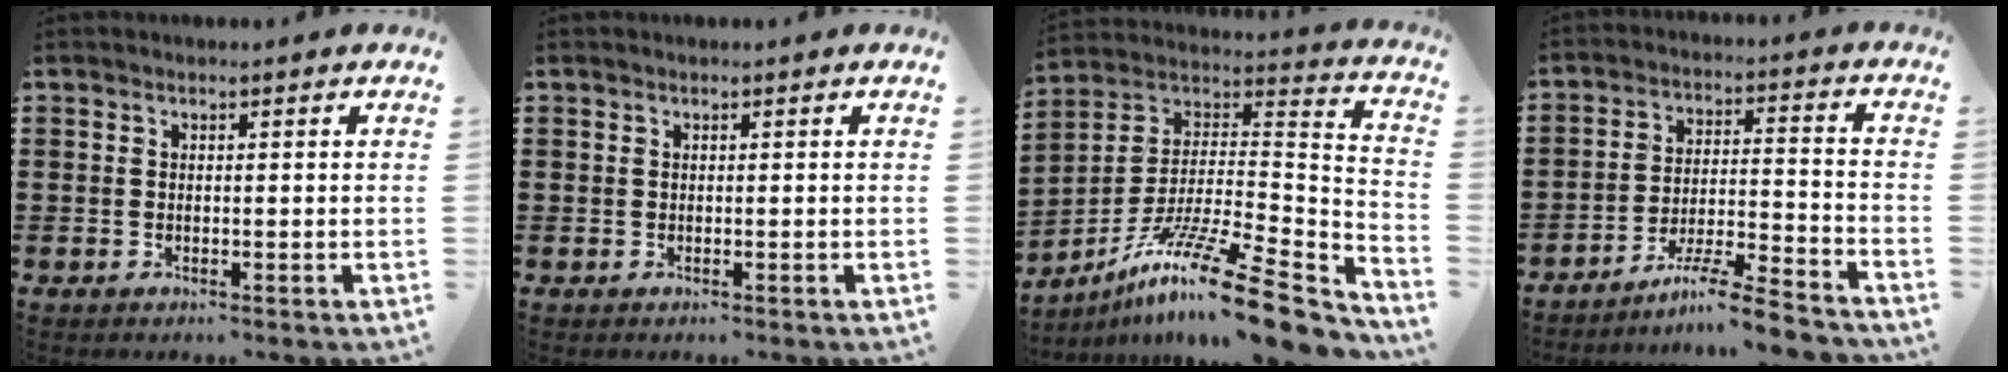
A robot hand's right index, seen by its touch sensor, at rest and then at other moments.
{"total": 0.0}
{"total": 16.8, "force": [-12.0, 1.5, 11.6], "torque": [-0.197, 0.022, -0.215]}
{"total": 7.9, "force": [-6.9, 0.0, 3.9], "torque": [-0.072, 0.002, -0.133]}